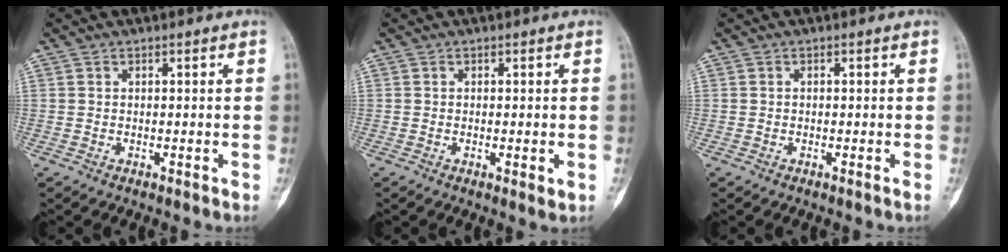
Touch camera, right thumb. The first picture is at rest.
{"total": 1.8, "force": [-0.3, 0.5, 1.7], "torque": [-0.029, -0.007, -0.004]}
{"total": 0.0}